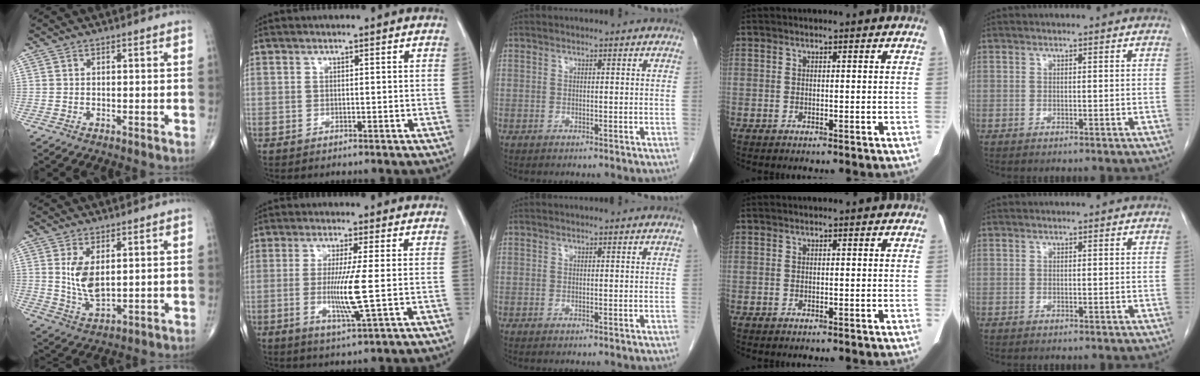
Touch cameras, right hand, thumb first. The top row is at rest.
{"thumb": {"total": 7.1, "force": [1.7, 3.5, 5.9], "torque": [-0.108, -0.018, 0.046]}, "index": {"total": 7.5, "force": [-0.7, -0.5, 7.4], "torque": [-0.147, -0.019, -0.014]}}